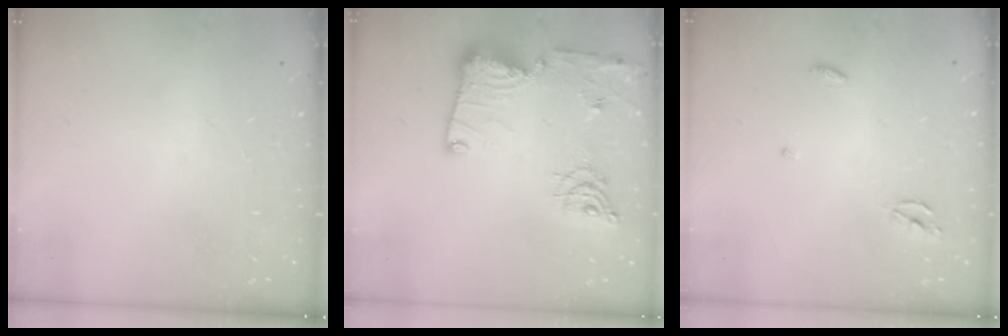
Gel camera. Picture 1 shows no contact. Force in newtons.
{"total": 17.5, "press": 17.4, "slide": 1.6}
{"total": 3.2, "press": 3.2, "slide": 0.2}